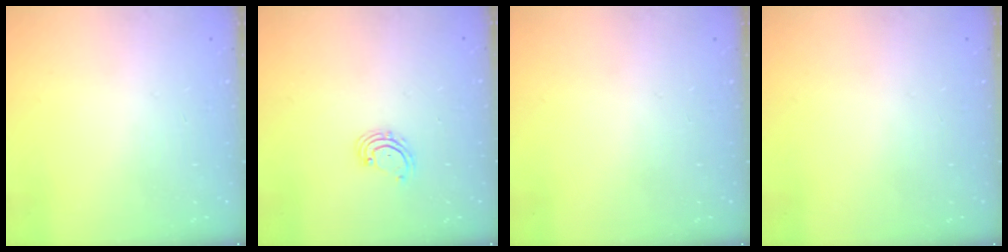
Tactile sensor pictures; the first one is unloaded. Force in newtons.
{"total": 2.5, "press": 2.4, "slide": 0.4}
{"total": 0.0}
{"total": 0.0}